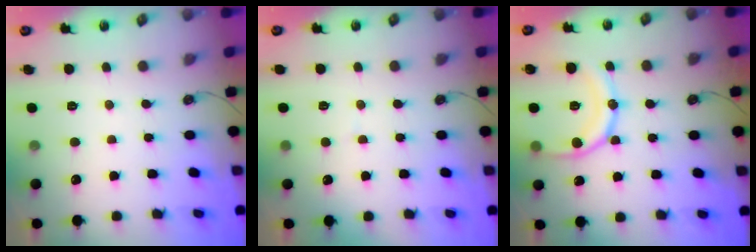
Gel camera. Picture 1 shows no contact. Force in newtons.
{"total": 1.8, "press": 1.8, "slide": 0.1}
{"total": 15.8, "press": 15.7, "slide": 1.7}